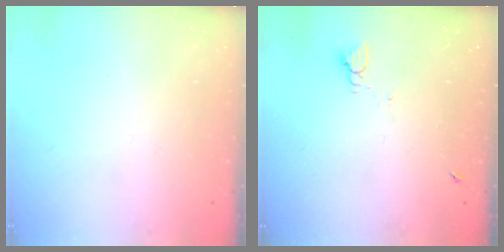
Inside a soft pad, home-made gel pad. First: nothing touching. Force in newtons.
{"total": 2.3, "press": 2.3, "slide": 0.3}